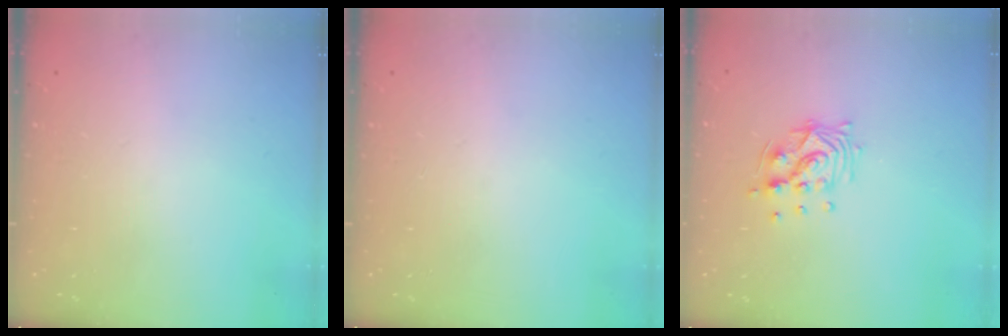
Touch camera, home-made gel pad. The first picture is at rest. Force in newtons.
{"total": 0.0}
{"total": 10.6, "press": 10.6, "slide": 0.5}